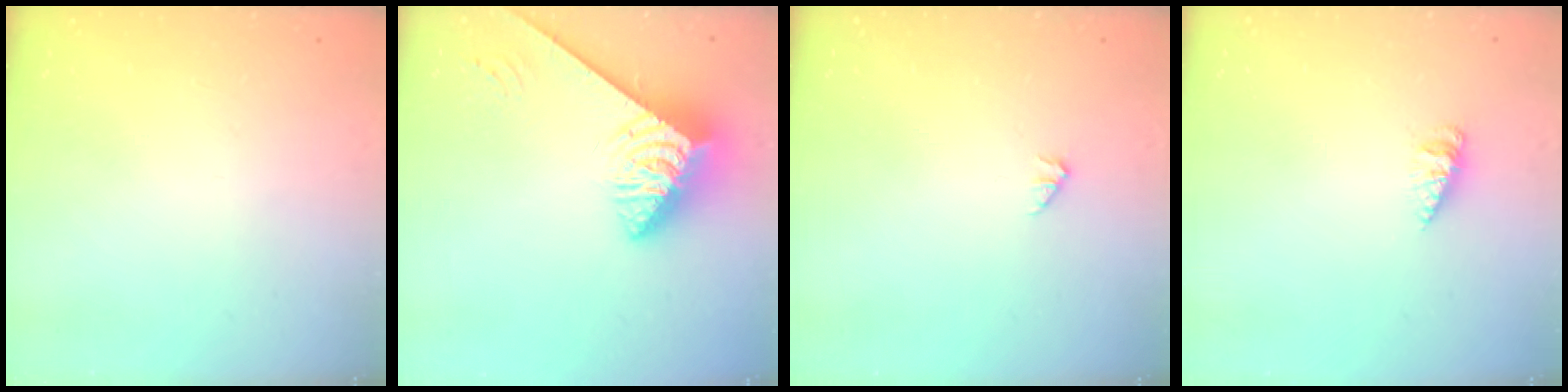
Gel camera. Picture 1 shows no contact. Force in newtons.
{"total": 4.8, "press": 4.8, "slide": 0.5}
{"total": 0.0}
{"total": 3.0, "press": 2.9, "slide": 0.2}